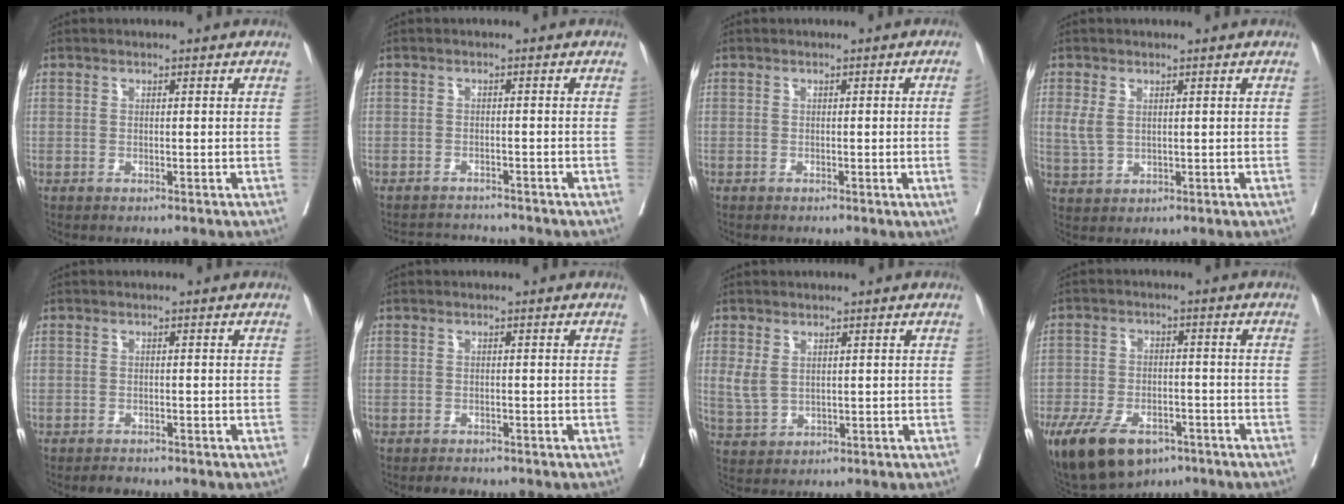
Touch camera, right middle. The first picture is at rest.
{"total": 3.8, "force": [-3.8, -0.6, -0.3], "torque": [0.008, -0.008, -0.062]}
{"total": 2.9, "force": [-0.3, -1.2, 2.6], "torque": [-0.038, -0.006, 0.000]}
{"total": 3.2, "force": [0.8, 1.9, 2.4], "torque": [-0.060, 0.002, 0.024]}
{"total": 1.2, "force": [-1.1, 0.4, 0.2], "torque": [-0.003, -0.001, -0.014]}
{"total": 1.3, "force": [-1.2, 0.5, 0.3], "torque": [-0.004, 0.000, -0.014]}
{"total": 3.2, "force": [1.0, 2.0, 2.3], "torque": [-0.058, 0.002, 0.030]}
{"total": 13.4, "force": [-8.5, 6.9, 7.7], "torque": [-0.156, -0.006, -0.138]}